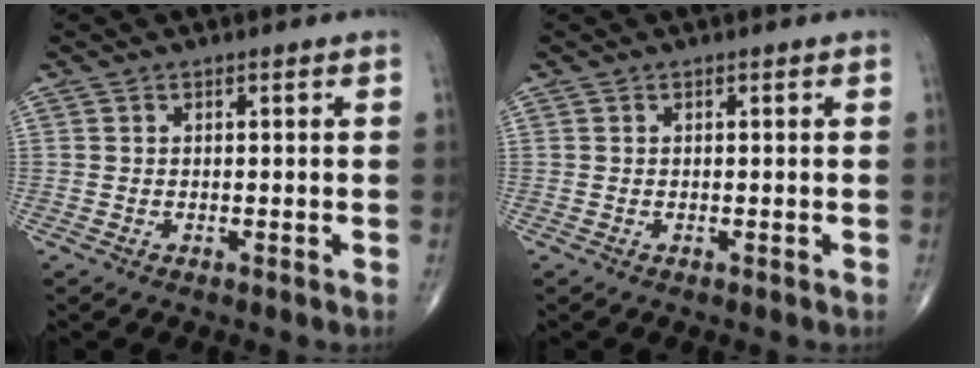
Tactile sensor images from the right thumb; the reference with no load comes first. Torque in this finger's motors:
{"motor_torque": [0.00, 0.00, 0.00, 0.00, 0.00]}